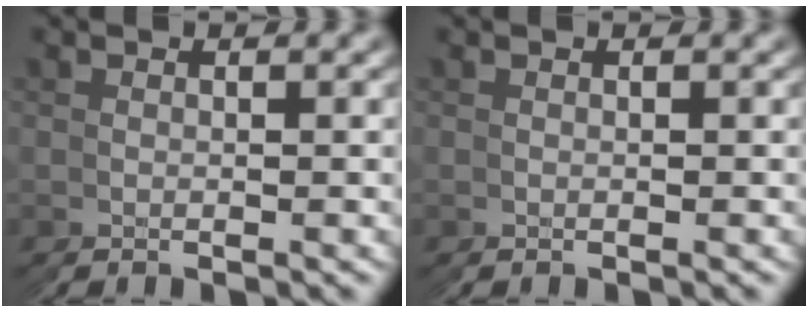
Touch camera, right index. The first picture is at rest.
{"total": 0.0}